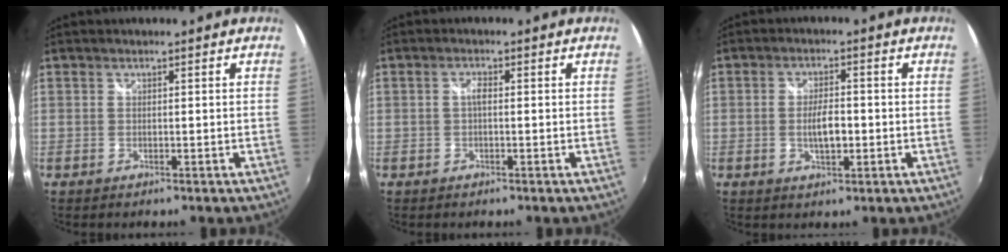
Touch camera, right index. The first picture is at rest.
{"total": 1.4, "force": [-0.2, 0.5, 1.3], "torque": [-0.024, 0.005, -0.006]}
{"total": 4.8, "force": [-0.9, 1.8, 4.3], "torque": [-0.083, 0.000, -0.013]}